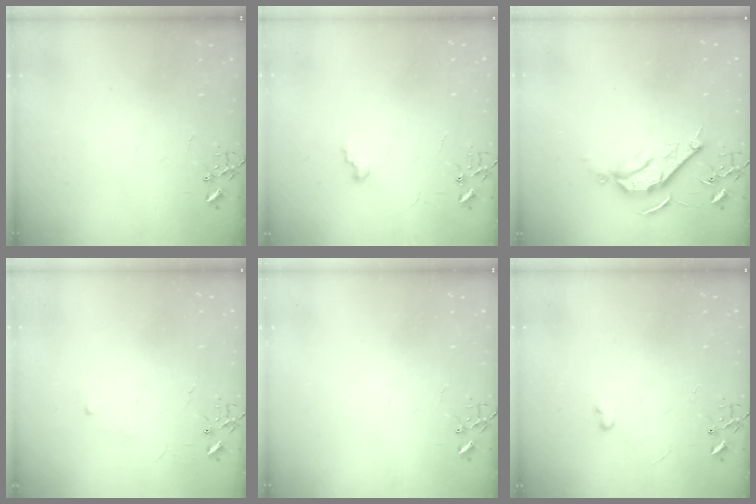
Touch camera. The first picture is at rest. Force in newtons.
{"total": 5.7, "press": 5.7, "slide": 0.5}
{"total": 9.1, "press": 9.1, "slide": 0.1}
{"total": 2.9, "press": 2.8, "slide": 0.5}
{"total": 0.0}
{"total": 2.6, "press": 2.6, "slide": 0.4}